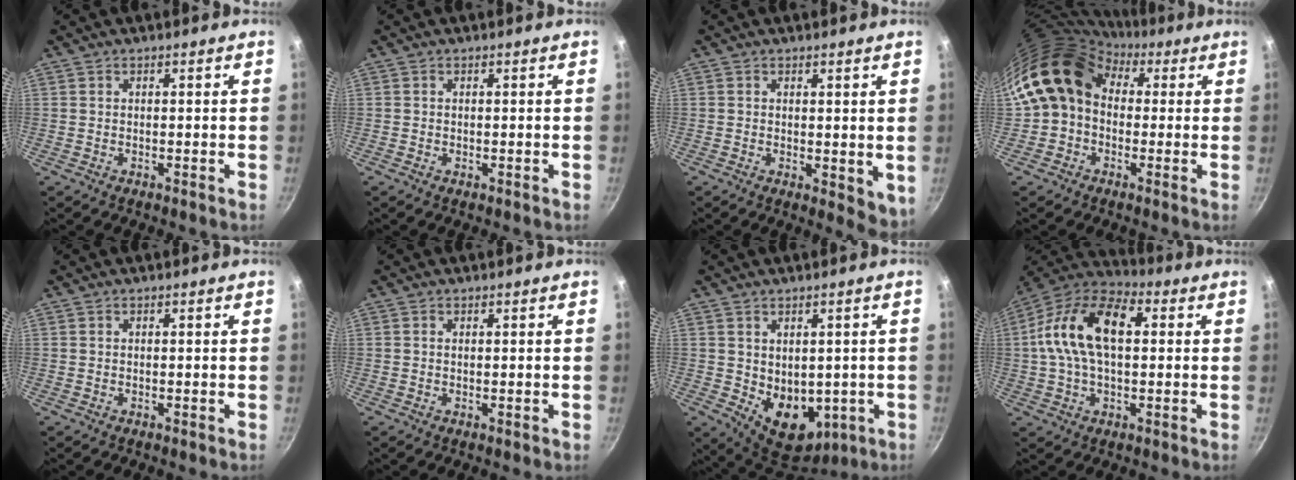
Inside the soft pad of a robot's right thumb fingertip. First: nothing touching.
{"total": 0.0}
{"total": 4.9, "force": [0.7, 2.6, 4.1], "torque": [-0.050, -0.012, 0.011]}
{"total": 11.9, "force": [1.9, 9.5, 6.9], "torque": [-0.092, 0.023, 0.012]}
{"total": 0.0}
{"total": 0.0}
{"total": 10.8, "force": [-0.8, 7.9, 7.3], "torque": [-0.076, -0.020, 0.016]}
{"total": 17.5, "force": [2.4, 10.1, 14.1], "torque": [-0.243, 0.033, 0.022]}